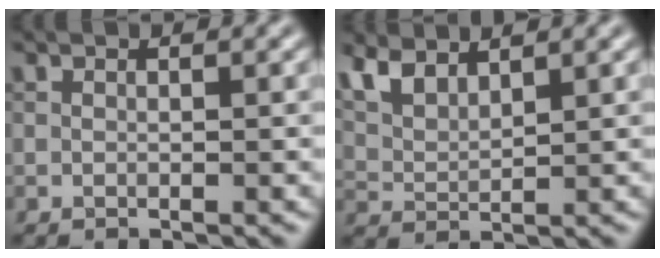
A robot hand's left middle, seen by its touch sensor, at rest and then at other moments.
{"total": 4.3, "force": [3.1, 1.8, 2.3], "torque": [-0.059, 0.006, 0.067]}